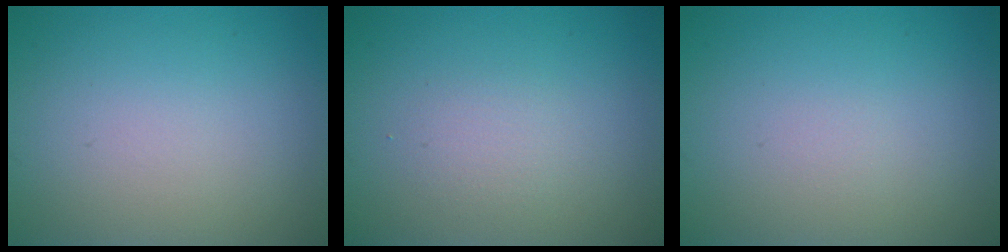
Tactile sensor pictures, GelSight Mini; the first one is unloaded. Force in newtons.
{"total": 1.3, "press": 1.3, "slide": 0.1}
{"total": 0.0}